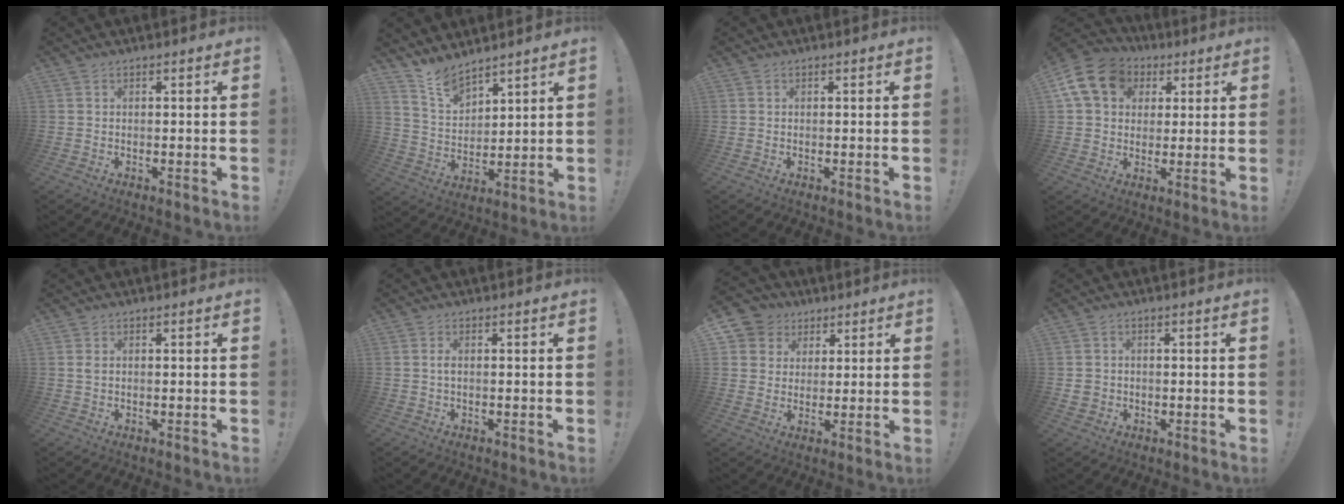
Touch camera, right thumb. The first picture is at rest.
{"total": 8.6, "force": [7.8, 3.0, 2.1], "torque": [-0.052, -0.061, 0.150]}
{"total": 0.0}
{"total": 15.4, "force": [5.3, 12.0, 8.1], "torque": [-0.131, -0.019, 0.100]}
{"total": 1.0, "force": [0.4, 0.4, 0.8], "torque": [-0.016, 0.003, 0.006]}
{"total": 1.2, "force": [-0.1, 0.3, 1.1], "torque": [-0.025, 0.003, -0.003]}
{"total": 7.4, "force": [2.7, 6.8, 1.2], "torque": [-0.016, -0.016, 0.056]}
{"total": 2.8, "force": [0.1, 2.6, 0.9], "torque": [-0.009, 0.001, 0.004]}